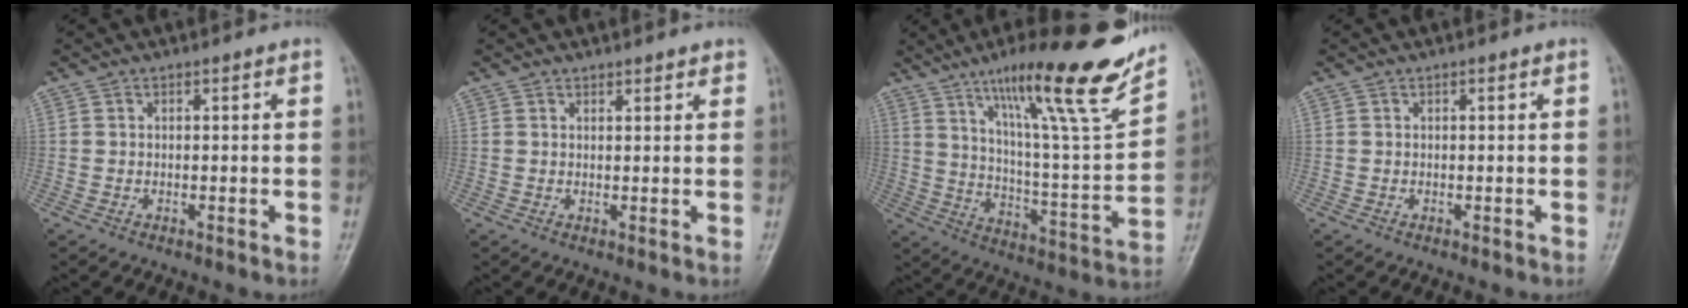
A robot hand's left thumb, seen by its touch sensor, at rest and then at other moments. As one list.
[{"total": 1.2, "force": [1.0, 0.4, 0.4], "torque": [0.000, -0.005, 0.013]}, {"total": 24.7, "force": [16.1, 3.4, 18.4], "torque": [-0.253, -0.068, 0.260]}, {"total": 0.0}]